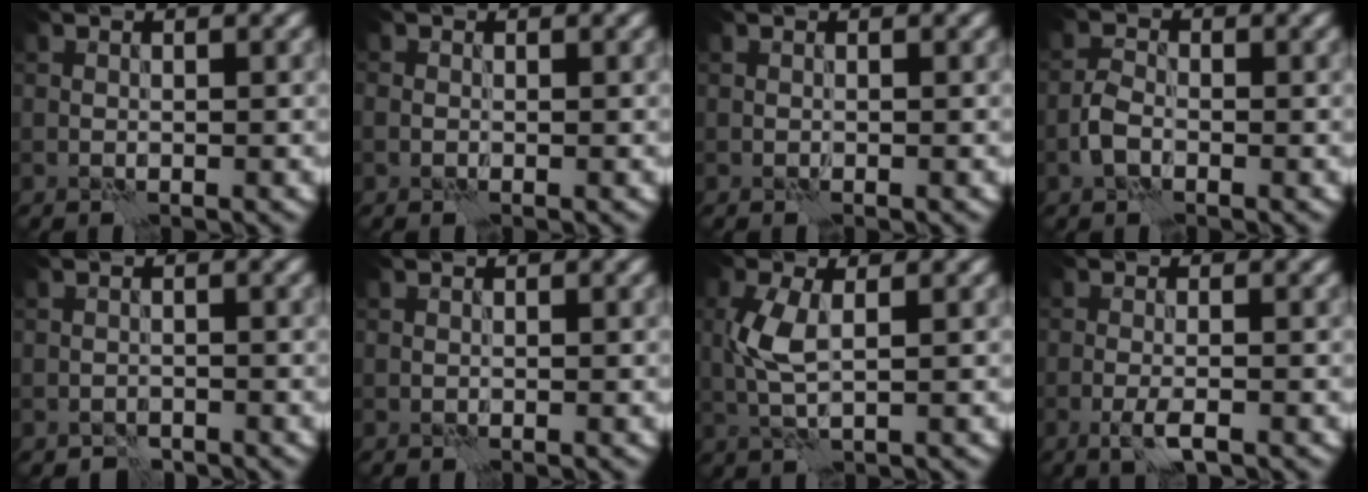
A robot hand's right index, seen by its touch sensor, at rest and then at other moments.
{"total": 0.6, "force": [0.0, 0.5, 0.2], "torque": [-0.003, 0.000, -0.001]}
{"total": 0.0}
{"total": 1.9, "force": [-0.9, 1.2, 1.2], "torque": [-0.025, 0.007, -0.023]}
{"total": 1.2, "force": [-1.1, 0.5, 0.1], "torque": [0.002, 0.002, -0.021]}
{"total": 0.0}
{"total": 3.5, "force": [0.3, 1.4, 3.2], "torque": [-0.082, 0.004, 0.009]}
{"total": 2.1, "force": [-1.0, 0.3, 1.8], "torque": [-0.035, 0.002, -0.025]}